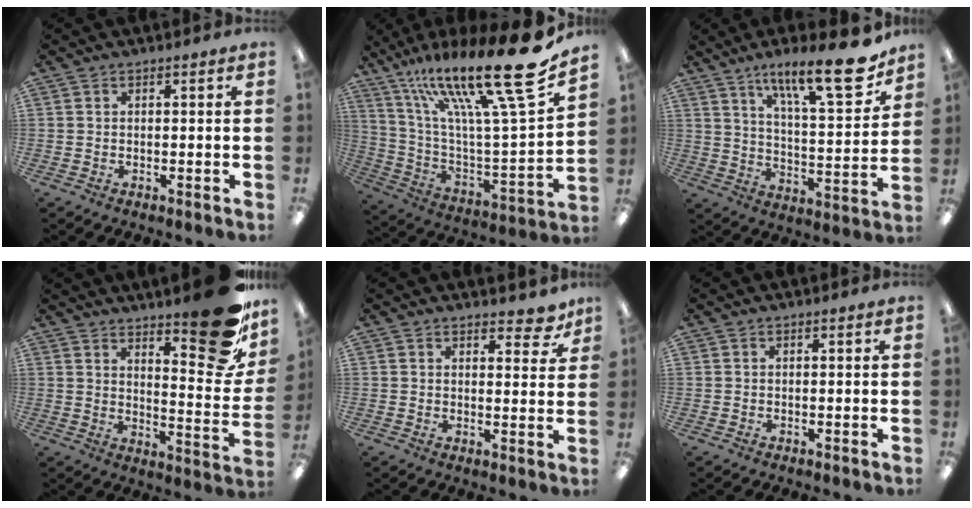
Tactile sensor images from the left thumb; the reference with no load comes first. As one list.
[{"total": 26.2, "force": [18.4, 3.9, 18.3], "torque": [-0.308, -0.129, 0.294]}, {"total": 19.5, "force": [13.5, 5.2, 13.1], "torque": [-0.192, -0.084, 0.213]}, {"total": 18.6, "force": [12.4, 6.2, 12.4], "torque": [-0.156, -0.092, 0.204]}, {"total": 5.2, "force": [4.1, 2.2, 2.4], "torque": [-0.016, -0.025, 0.067]}, {"total": 0.0}]